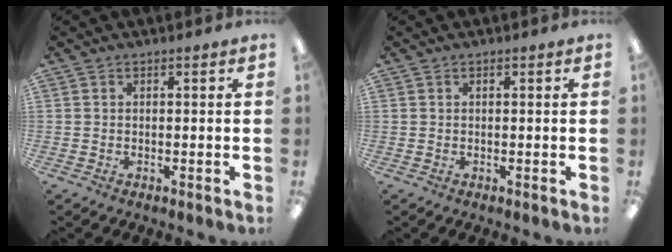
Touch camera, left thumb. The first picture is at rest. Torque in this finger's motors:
{"motor_torque": [0.00, 0.00, -0.05, -0.04, 0.00]}